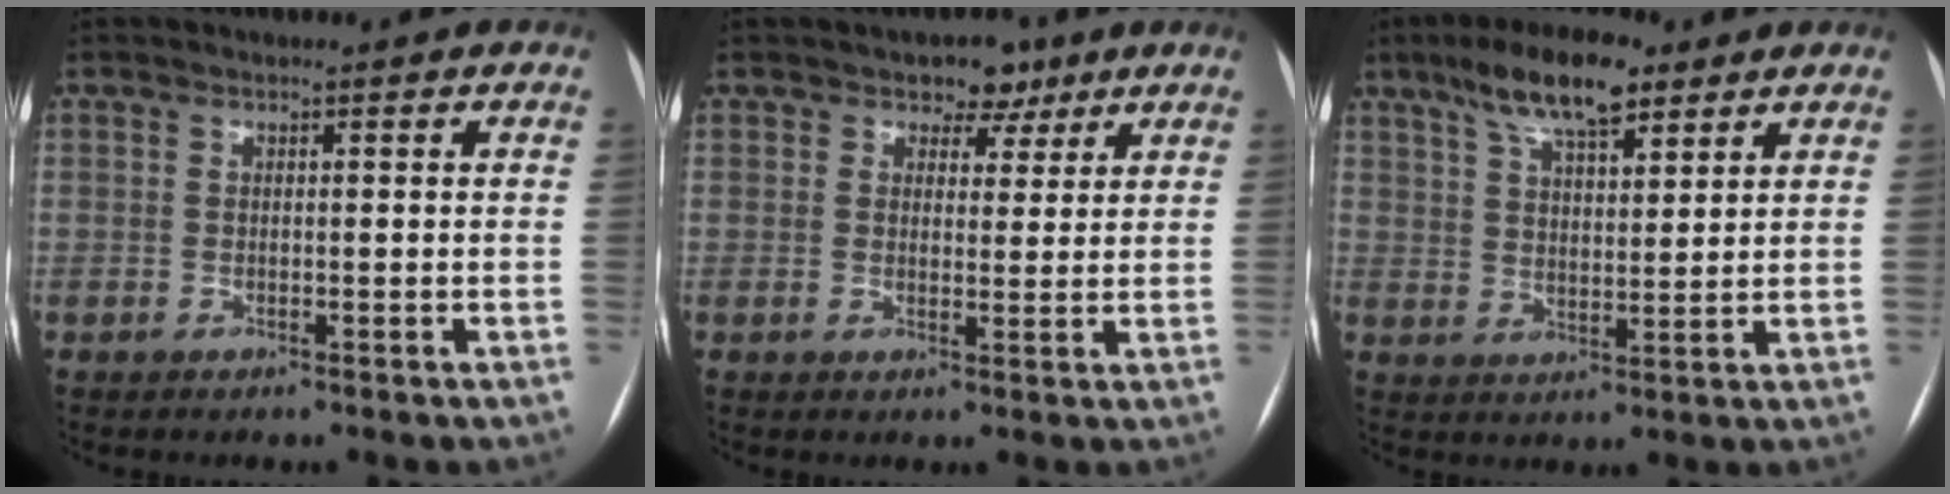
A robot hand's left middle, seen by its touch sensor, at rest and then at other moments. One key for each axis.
{"total": 4.3, "fx": 2.8, "fy": 2.8, "fz": 1.5, "tx": -0.008, "ty": 0.004, "tz": 0.038}
{"total": 10.5, "fx": 7.0, "fy": 3.2, "fz": 7.0, "tx": -0.126, "ty": 0.016, "tz": 0.123}